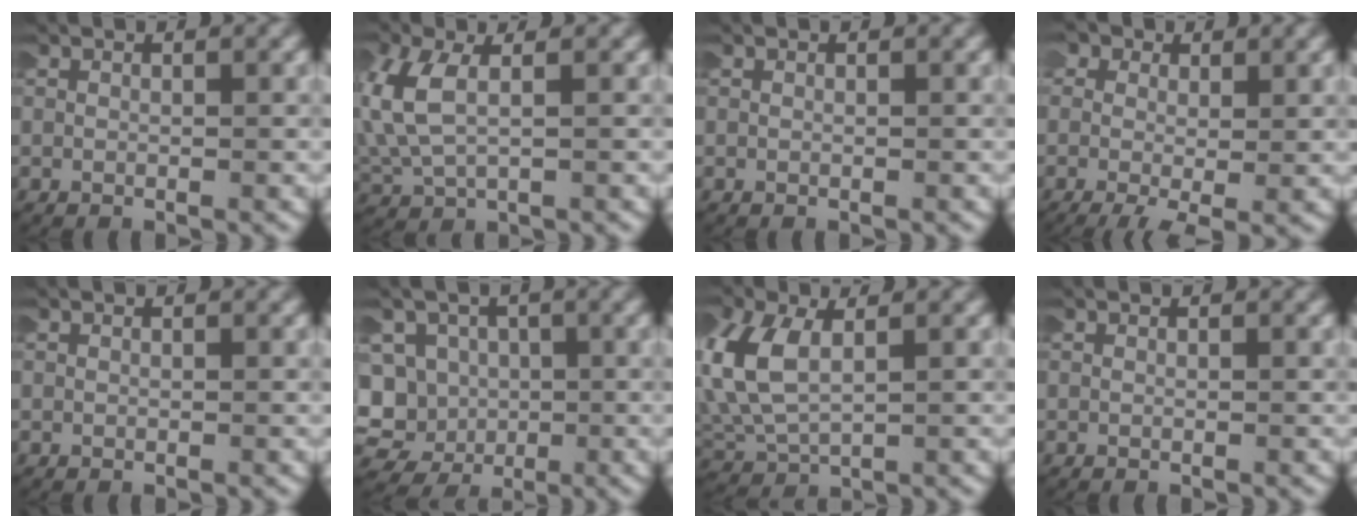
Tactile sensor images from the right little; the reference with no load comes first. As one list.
[{"total": 4.3, "force": [1.1, 2.6, 3.2], "torque": [-0.097, -0.002, 0.028]}, {"total": 0.0}, {"total": 4.9, "force": [-0.6, 3.5, 3.4], "torque": [-0.072, -0.016, -0.010]}, {"total": 0.0}, {"total": 11.0, "force": [-2.3, 10.1, 3.7], "torque": [-0.119, -0.043, -0.039]}, {"total": 5.6, "force": [1.4, 3.8, 3.9], "torque": [-0.117, -0.008, 0.039]}, {"total": 0.0}]